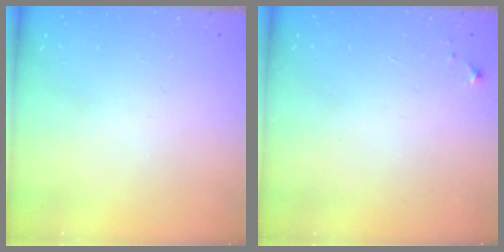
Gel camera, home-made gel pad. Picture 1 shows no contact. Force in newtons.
{"total": 4.3, "press": 4.3, "slide": 0.7}